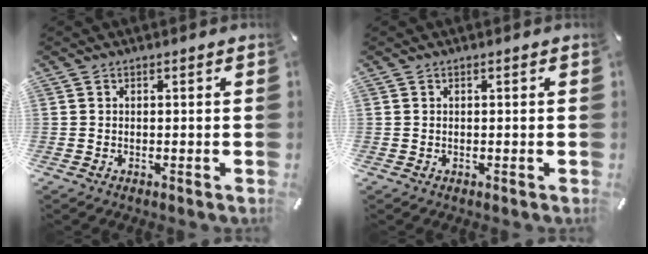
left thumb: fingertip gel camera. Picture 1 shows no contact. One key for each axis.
{"total": 0.0}